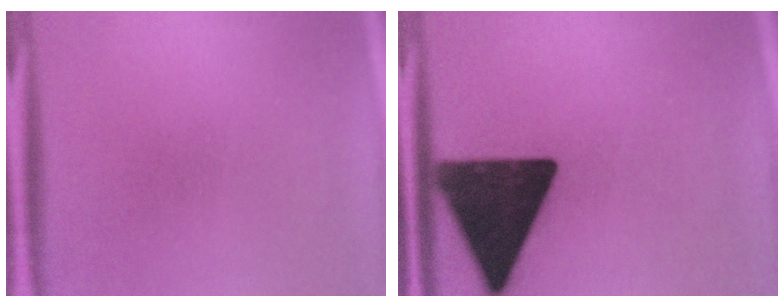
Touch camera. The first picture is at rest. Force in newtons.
{"total": 18.0}